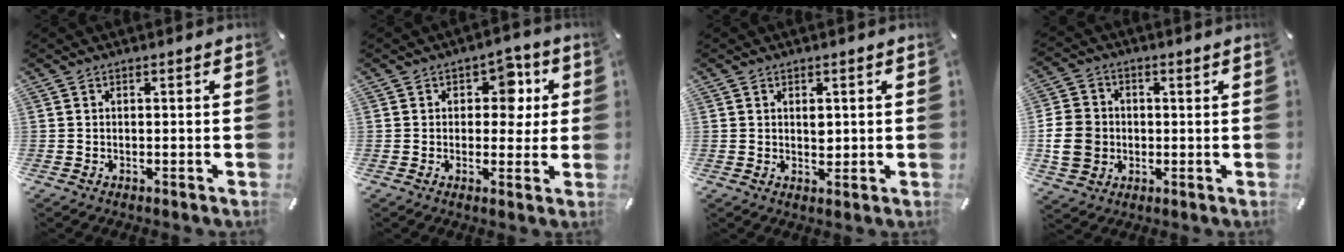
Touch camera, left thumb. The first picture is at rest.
{"total": 7.7, "force": [1.9, 5.8, 4.7], "torque": [-0.039, -0.005, 0.022]}
{"total": 2.2, "force": [0.6, 1.7, 1.3], "torque": [-0.012, -0.003, 0.007]}
{"total": 9.0, "force": [-0.5, 8.1, 3.8], "torque": [-0.095, 0.009, -0.007]}